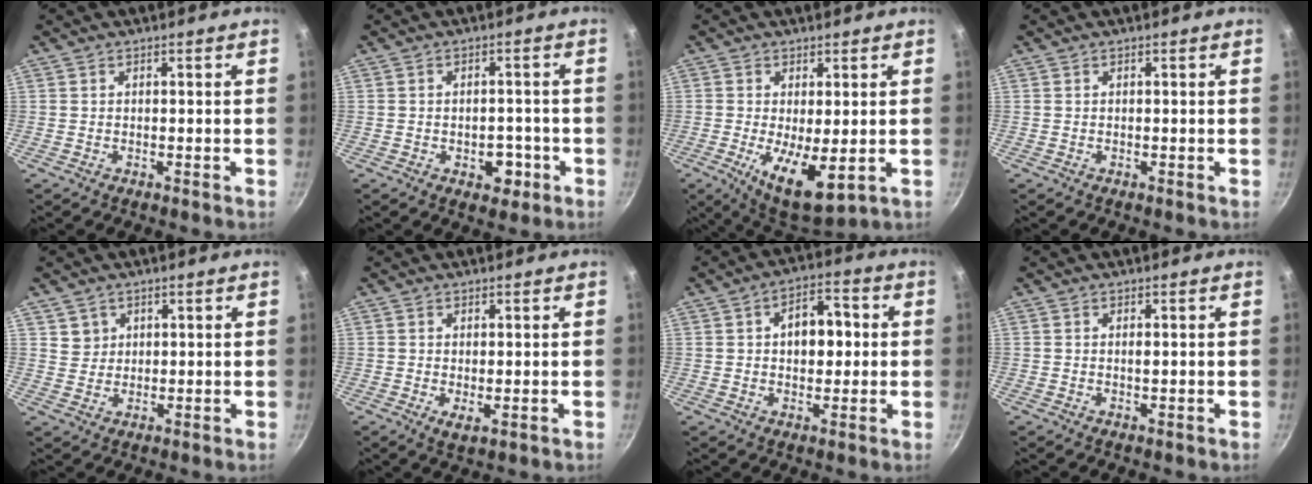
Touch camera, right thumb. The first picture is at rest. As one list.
[{"total": 5.0, "force": [-2.0, 3.2, 3.2], "torque": [-0.019, 0.011, -0.021]}, {"total": 10.5, "force": [-1.4, 4.0, 9.6], "torque": [-0.153, -0.019, -0.009]}, {"total": 0.0}, {"total": 3.1, "force": [1.5, 2.8, 0.4], "torque": [0.015, 0.004, 0.029]}, {"total": 2.2, "force": [-0.1, 1.0, 2.0], "torque": [-0.034, -0.010, 0.002]}, {"total": 8.8, "force": [0.9, 5.7, 6.7], "torque": [-0.061, 0.015, 0.005]}, {"total": 0.8, "force": [0.0, 0.1, 0.8], "torque": [-0.012, -0.002, 0.000]}]